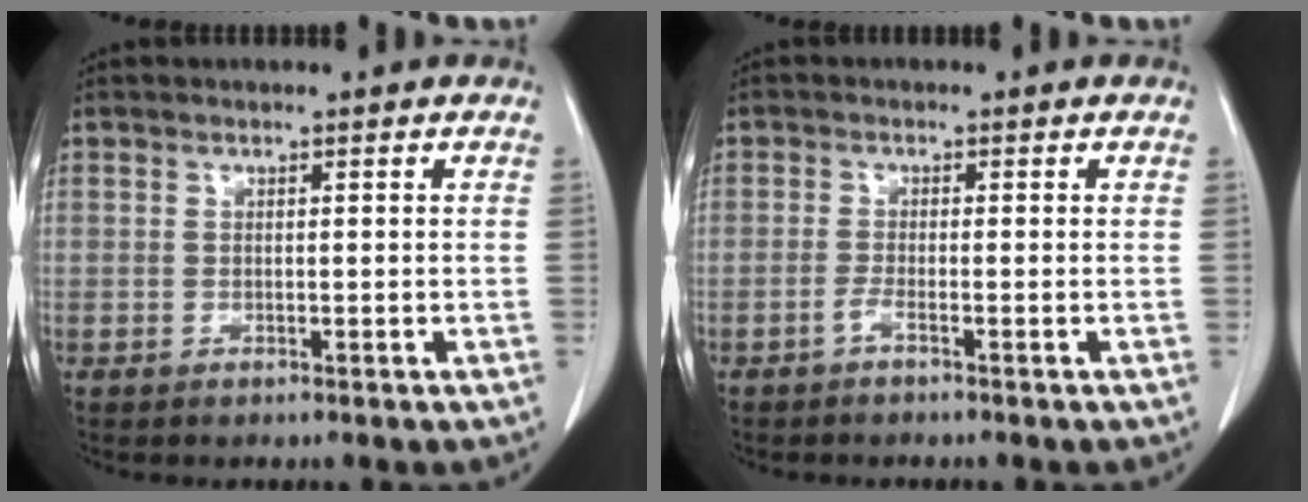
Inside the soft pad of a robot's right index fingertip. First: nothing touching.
{"total": 1.2, "force": [-0.9, -0.3, 0.8], "torque": [-0.016, 0.001, -0.020]}